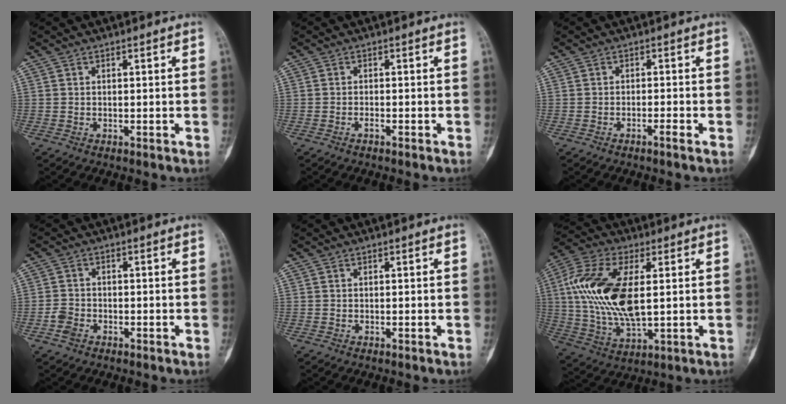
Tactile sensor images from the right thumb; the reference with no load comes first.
{"total": 0.8, "force": [-0.6, 0.2, 0.5], "torque": [-0.012, 0.001, -0.012]}
{"total": 1.6, "force": [-1.1, -0.1, 1.1], "torque": [-0.026, 0.003, -0.021]}
{"total": 2.5, "force": [-1.3, 1.8, 1.2], "torque": [-0.016, 0.010, -0.026]}
{"total": 0.0}
{"total": 18.6, "force": [2.4, 8.7, 16.3], "torque": [-0.347, -0.006, 0.046]}